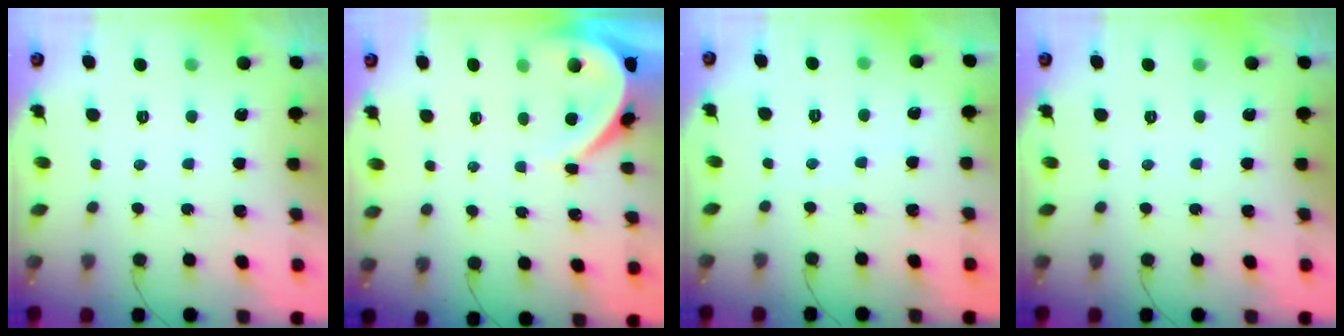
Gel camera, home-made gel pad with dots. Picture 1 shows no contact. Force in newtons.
{"total": 3.7, "press": 3.7, "slide": 0.4}
{"total": 3.0, "press": 3.0, "slide": 0.4}
{"total": 0.0}